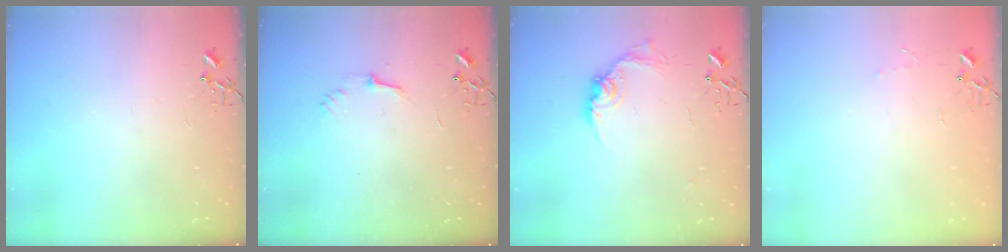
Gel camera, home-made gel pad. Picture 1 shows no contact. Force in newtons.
{"total": 5.0, "press": 4.9, "slide": 0.6}
{"total": 11.2, "press": 11.2, "slide": 0.6}
{"total": 3.4, "press": 3.4, "slide": 0.5}